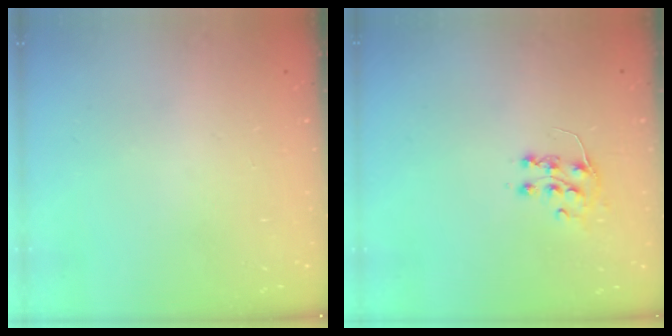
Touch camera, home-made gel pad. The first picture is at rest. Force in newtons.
{"total": 7.3, "press": 7.3, "slide": 0.5}